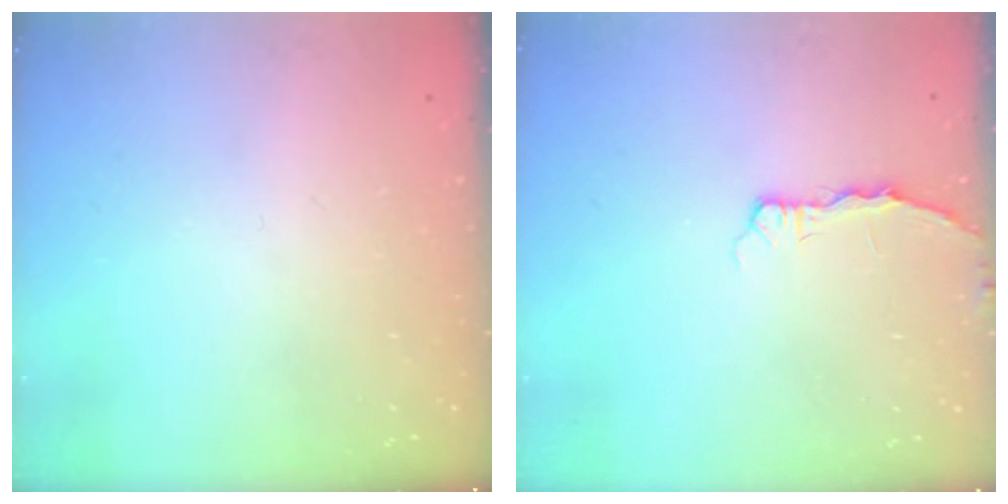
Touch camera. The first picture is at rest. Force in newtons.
{"total": 2.9, "press": 2.8, "slide": 0.4}